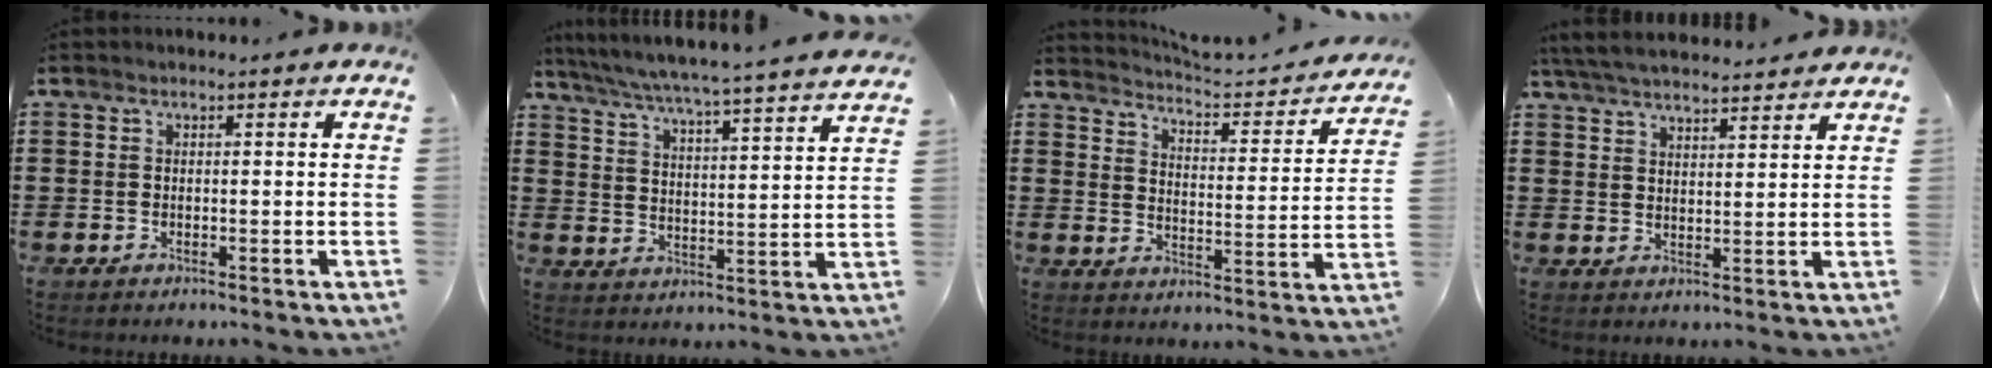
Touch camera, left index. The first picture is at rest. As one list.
[{"total": 4.6, "force": [4.3, -1.0, 1.4], "torque": [-0.050, -0.039, 0.065]}, {"total": 3.5, "force": [3.4, -0.1, 0.5], "torque": [-0.033, -0.032, 0.051]}, {"total": 4.9, "force": [4.7, 0.4, 1.4], "torque": [-0.042, -0.013, 0.086]}]